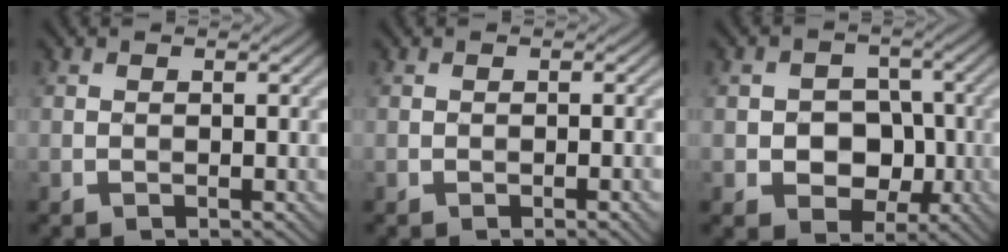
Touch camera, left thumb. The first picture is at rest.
{"total": 1.6, "force": [-0.6, 0.2, 1.4], "torque": [-0.020, 0.000, -0.007]}
{"total": 6.2, "force": [-1.3, 5.0, 3.4], "torque": [-0.049, -0.003, -0.037]}